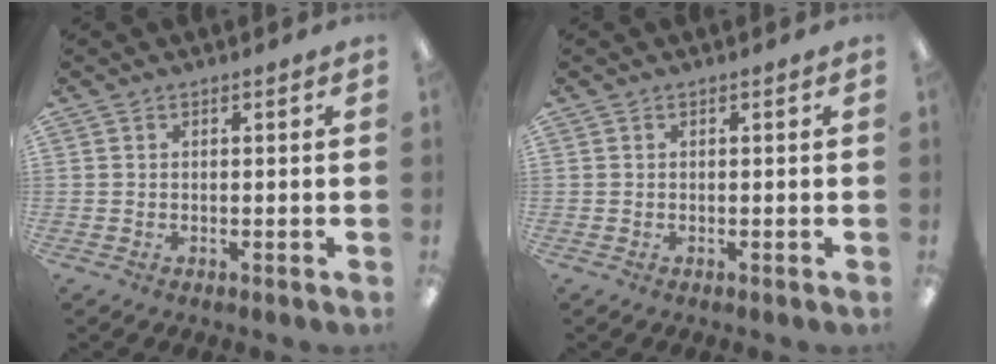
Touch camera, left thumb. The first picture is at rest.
{"total": 0.0}